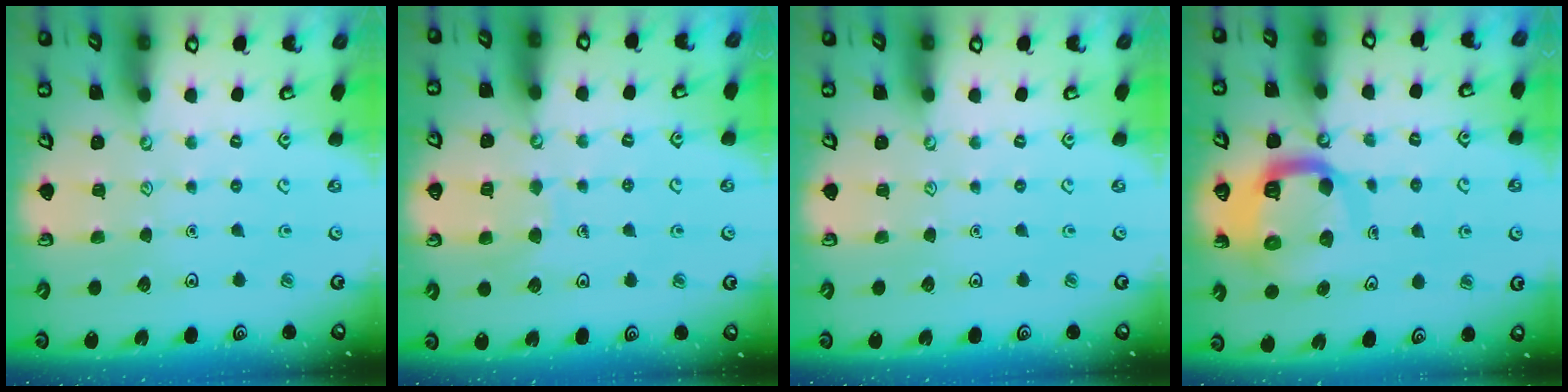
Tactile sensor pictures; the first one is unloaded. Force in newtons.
{"total": 6.0, "press": 6.0, "slide": 0.6}
{"total": 0.0}
{"total": 13.8, "press": 13.8, "slide": 1.5}